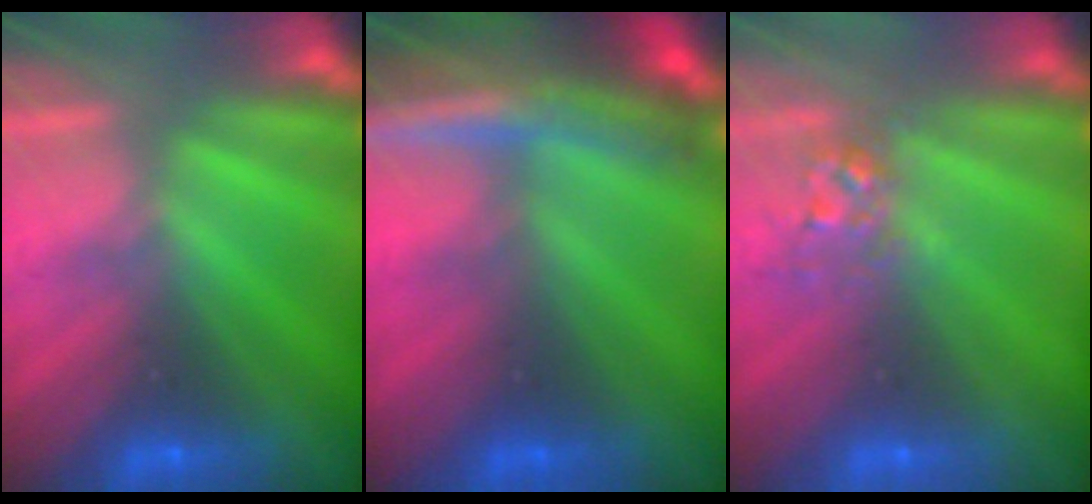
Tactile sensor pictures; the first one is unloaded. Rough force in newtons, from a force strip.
{"total": 10.2}
{"total": 2.8}